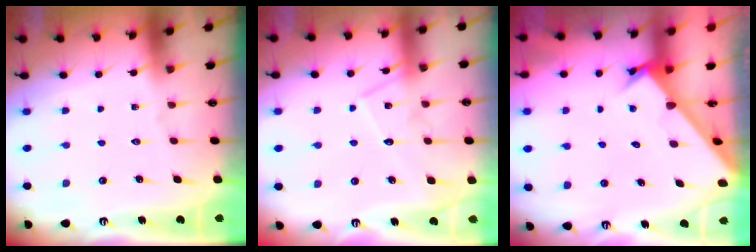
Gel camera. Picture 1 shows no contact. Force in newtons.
{"total": 10.8, "press": 10.8, "slide": 0.7}
{"total": 2.4, "press": 2.4, "slide": 0.2}